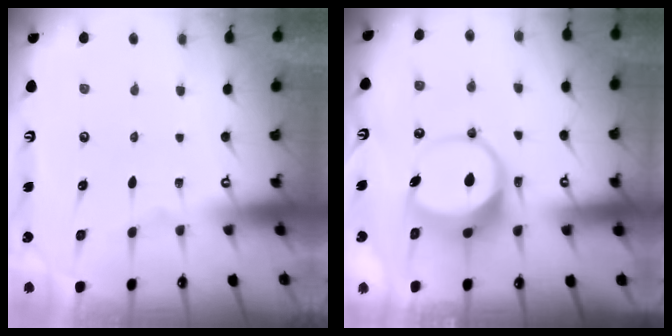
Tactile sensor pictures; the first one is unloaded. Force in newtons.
{"total": 8.9, "press": 8.8, "slide": 1.5}